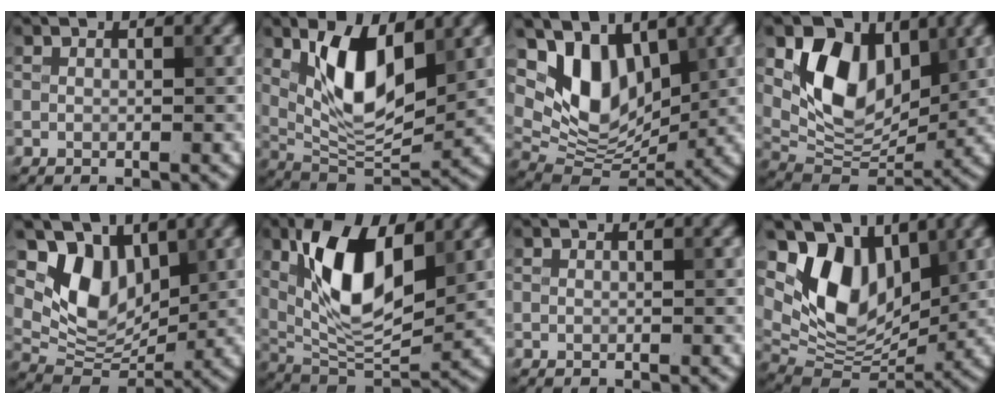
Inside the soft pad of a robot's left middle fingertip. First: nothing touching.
{"total": 7.8, "force": [2.7, 3.5, 6.5], "torque": [-0.120, -0.011, 0.051]}
{"total": 8.1, "force": [3.1, 5.2, 5.3], "torque": [-0.103, -0.015, 0.051]}
{"total": 8.7, "force": [3.0, 5.9, 5.6], "torque": [-0.099, -0.011, 0.053]}
{"total": 7.0, "force": [3.0, 4.7, 4.2], "torque": [-0.081, -0.014, 0.053]}
{"total": 9.6, "force": [3.1, 4.3, 8.0], "torque": [-0.148, -0.008, 0.052]}
{"total": 0.0}
{"total": 9.7, "force": [3.6, 6.2, 6.5], "torque": [-0.127, -0.011, 0.064]}